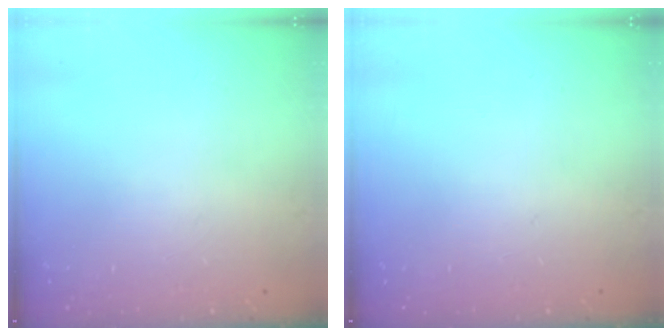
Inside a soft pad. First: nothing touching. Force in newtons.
{"total": 0.0}